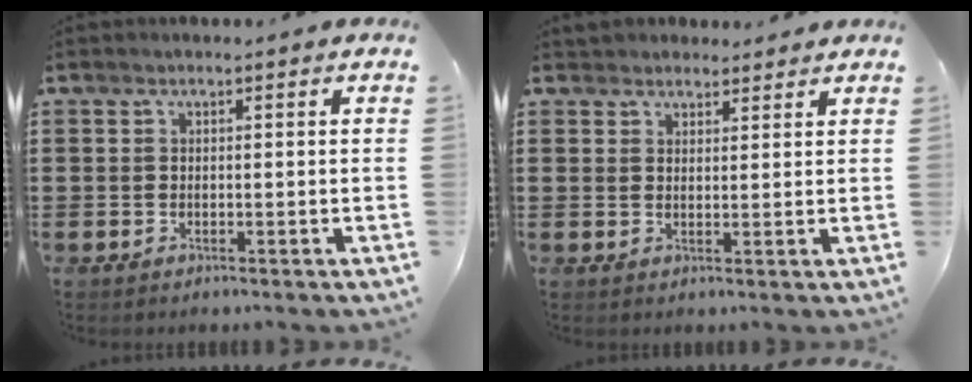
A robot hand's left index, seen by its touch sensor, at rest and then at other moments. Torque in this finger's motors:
{"motor_torque": [0.86, -0.17, 0.14, 0.03]}